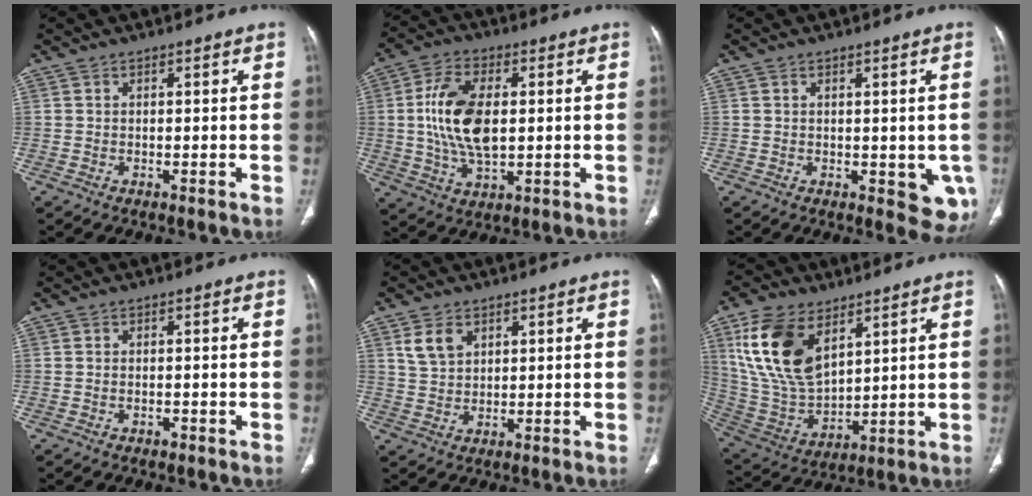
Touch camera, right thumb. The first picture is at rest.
{"total": 13.4, "force": [1.1, 7.2, 11.2], "torque": [-0.214, 0.001, 0.022]}
{"total": 5.8, "force": [-0.5, 3.0, 5.0], "torque": [-0.033, -0.010, 0.001]}
{"total": 0.9, "force": [-0.5, 0.5, 0.5], "torque": [-0.011, 0.005, -0.007]}
{"total": 4.8, "force": [2.4, 3.1, 2.7], "torque": [-0.043, -0.006, 0.053]}
{"total": 17.5, "force": [8.1, 9.6, 12.1], "torque": [-0.220, -0.031, 0.171]}